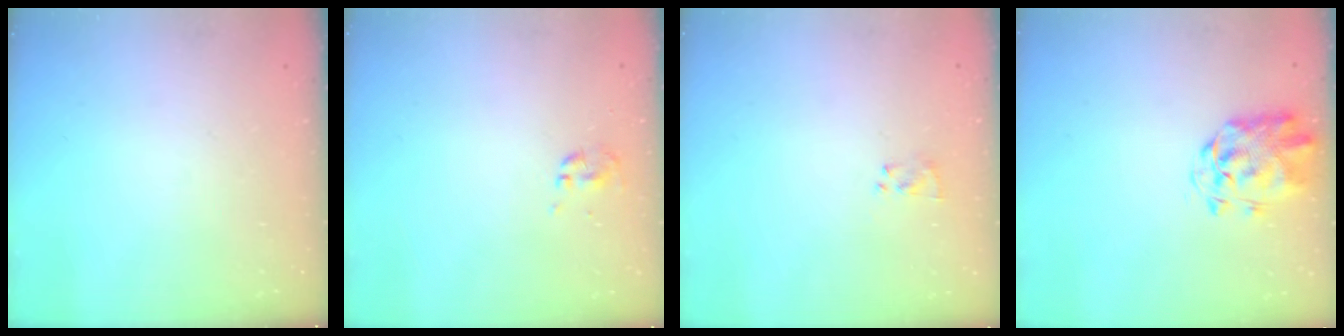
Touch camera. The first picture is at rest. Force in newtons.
{"total": 0.0}
{"total": 2.6, "press": 2.3, "slide": 1.3}
{"total": 3.1, "press": 3.0, "slide": 0.8}